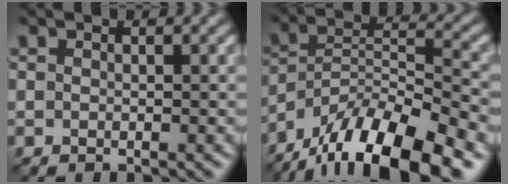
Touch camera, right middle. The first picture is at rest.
{"total": 14.2, "force": [-10.6, 4.4, 8.4], "torque": [-0.157, 0.010, -0.185]}